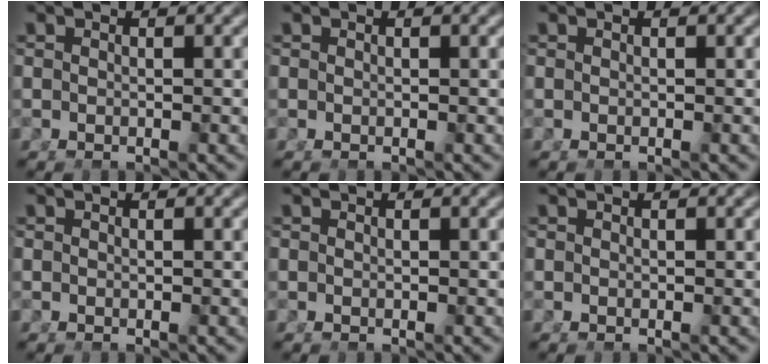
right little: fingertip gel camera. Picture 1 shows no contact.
{"total": 0.0}
{"total": 0.0}
{"total": 0.0}
{"total": 0.0}
{"total": 0.0}